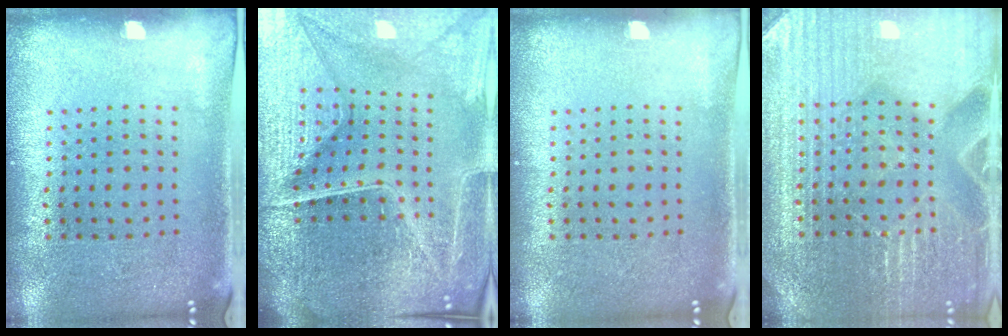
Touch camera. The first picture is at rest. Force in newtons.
{"total": 5.8, "press": 5.4, "slide": 2.1}
{"total": 0.0}
{"total": 4.6, "press": 4.4, "slide": 1.4}